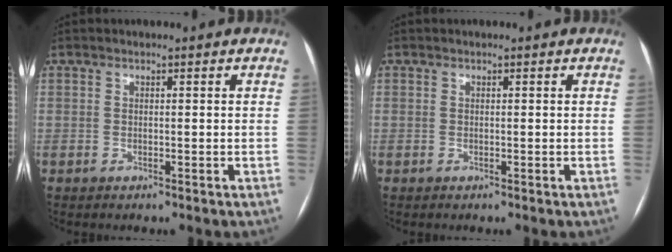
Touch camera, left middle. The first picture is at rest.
{"total": 0.0}